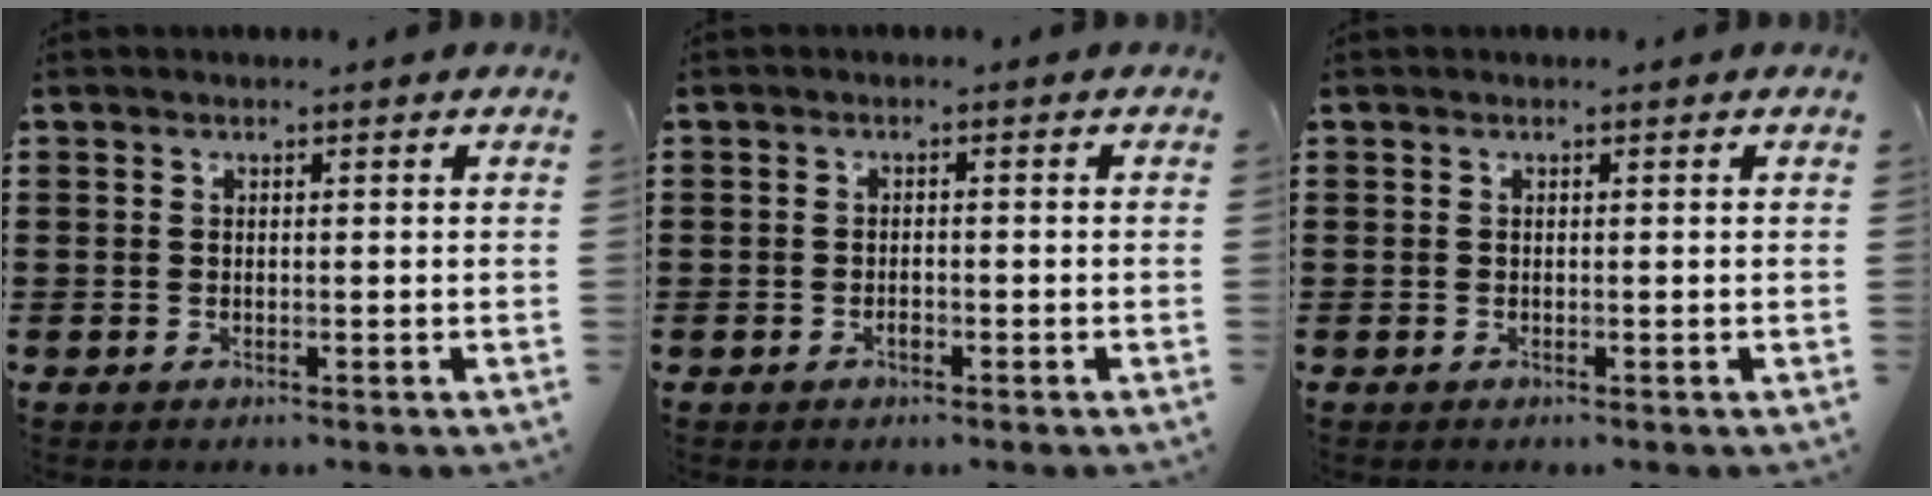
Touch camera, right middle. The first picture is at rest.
{"total": 1.0, "force": [-0.6, 0.6, 0.5], "torque": [-0.011, 0.000, -0.013]}
{"total": 0.0}